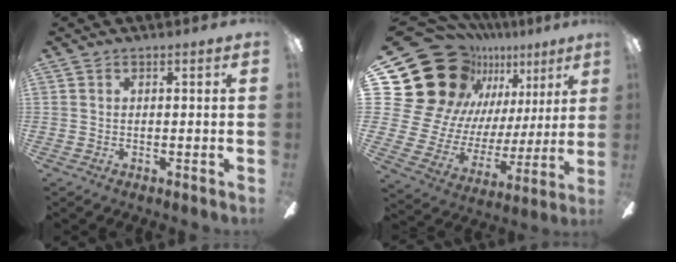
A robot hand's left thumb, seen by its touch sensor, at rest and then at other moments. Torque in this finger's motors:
{"motor_torque": [2.09, 2.09, 1.38, -1.39, 0.10]}